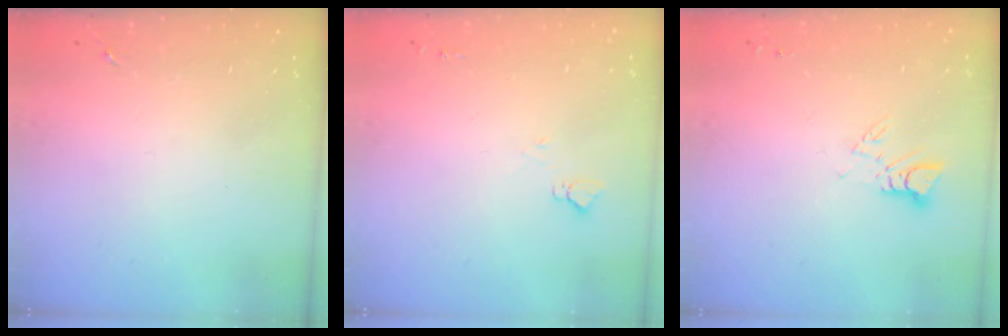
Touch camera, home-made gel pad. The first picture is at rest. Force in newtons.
{"total": 4.4, "press": 4.3, "slide": 0.6}
{"total": 3.7, "press": 3.7, "slide": 0.4}